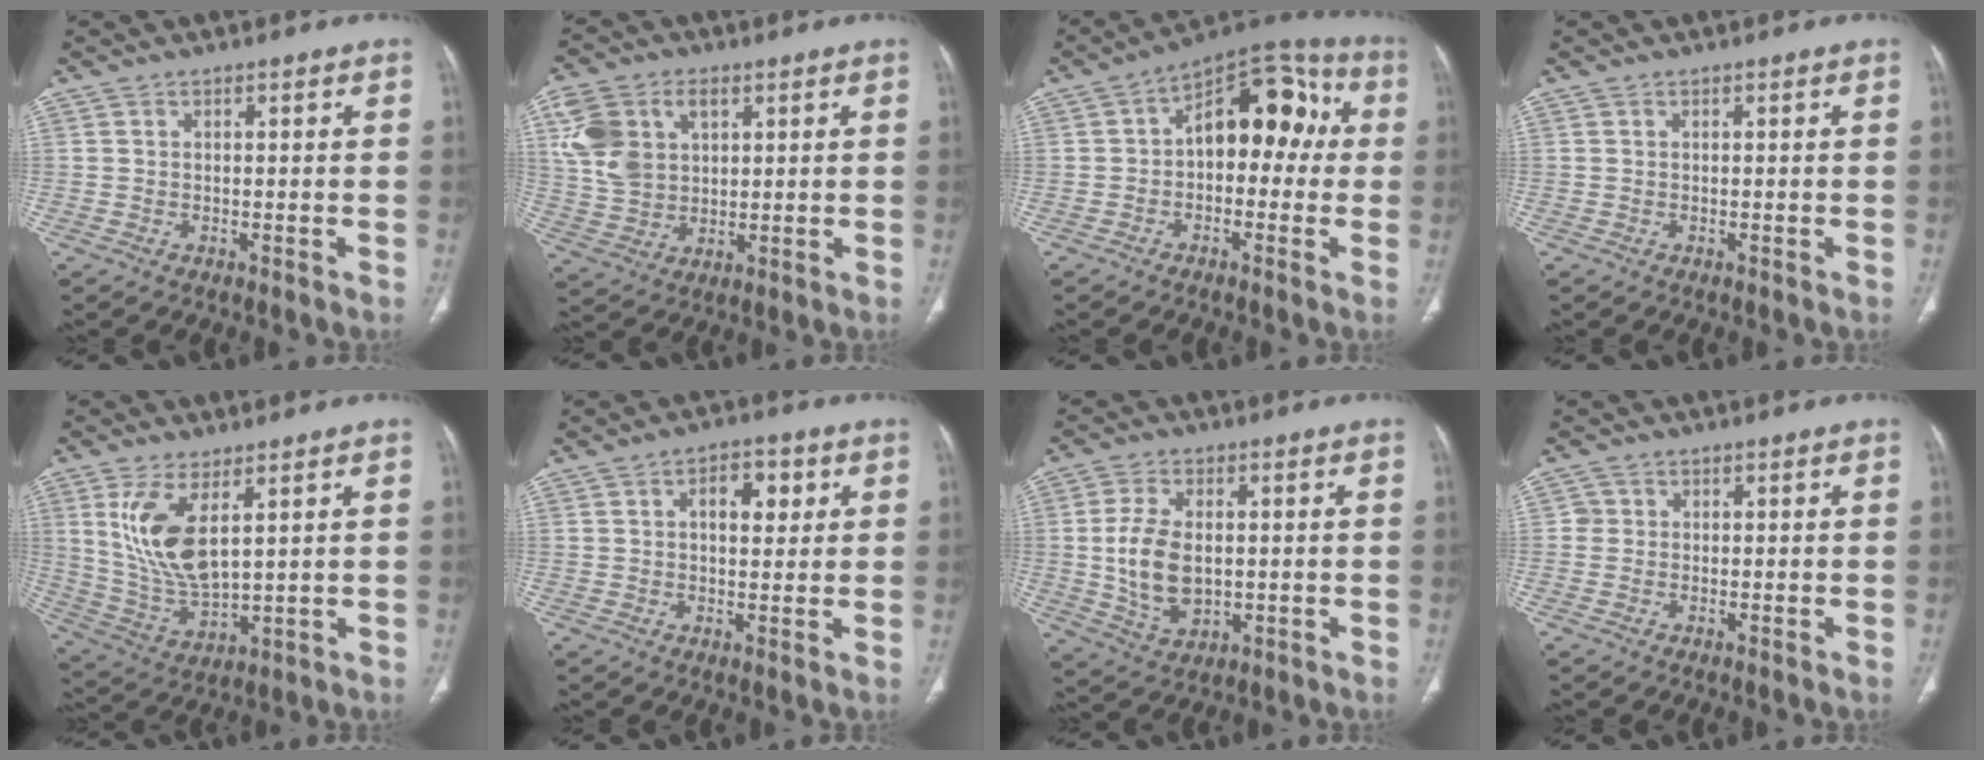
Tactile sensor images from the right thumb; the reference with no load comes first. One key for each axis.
{"total": 12.5, "fx": 4.1, "fy": 9.0, "fz": 7.7, "tx": -0.144, "ty": 0.000, "tz": 0.083}
{"total": 14.7, "fx": 1.2, "fy": 8.9, "fz": 11.6, "tx": -0.108, "ty": 0.050, "tz": 0.002}
{"total": 0.0}
{"total": 12.1, "fx": 4.4, "fy": 5.1, "fz": 10.1, "tx": -0.206, "ty": -0.027, "tz": 0.103}
{"total": 6.5, "fx": 2.0, "fy": 3.6, "fz": 5.0, "tx": -0.050, "ty": 0.001, "tz": 0.027}
{"total": 10.5, "fx": 0.0, "fy": 6.5, "fz": 8.3, "tx": -0.154, "ty": -0.007, "tz": 0.011}
{"total": 1.4, "fx": 0.1, "fy": 1.4, "fz": 0.2, "tx": 0.005, "ty": 0.004, "tz": -0.001}